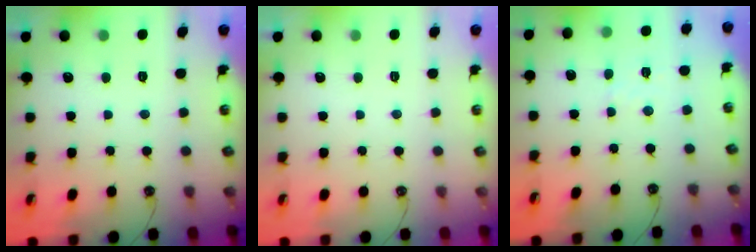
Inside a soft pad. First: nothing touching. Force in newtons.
{"total": 0.0}
{"total": 2.9, "press": 2.9, "slide": 0.4}